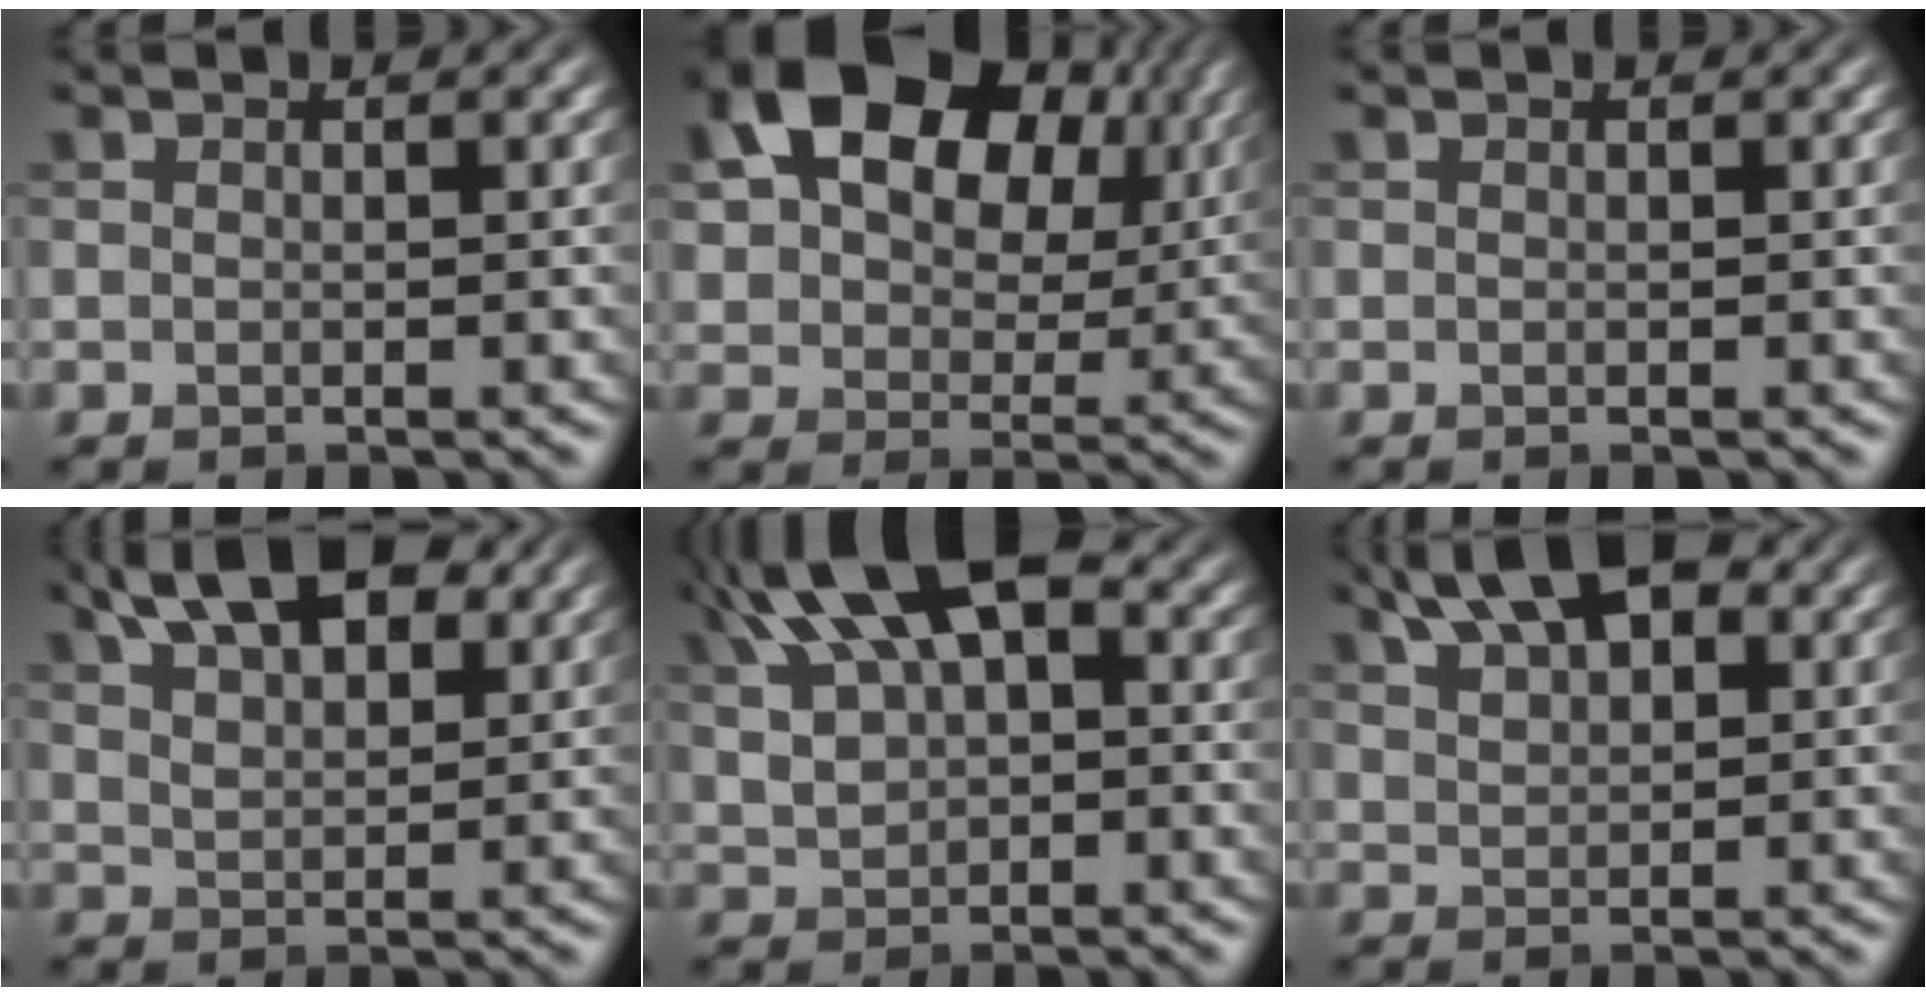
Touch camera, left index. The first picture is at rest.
{"total": 17.9, "force": [7.6, 11.6, 11.3], "torque": [-0.196, 0.042, 0.127]}
{"total": 0.0}
{"total": 8.4, "force": [5.0, 4.0, 5.5], "torque": [-0.097, 0.025, 0.076]}
{"total": 10.5, "force": [4.1, 5.6, 7.8], "torque": [-0.146, 0.028, 0.063]}
{"total": 6.8, "force": [4.0, 3.3, 4.3], "torque": [-0.075, 0.029, 0.055]}